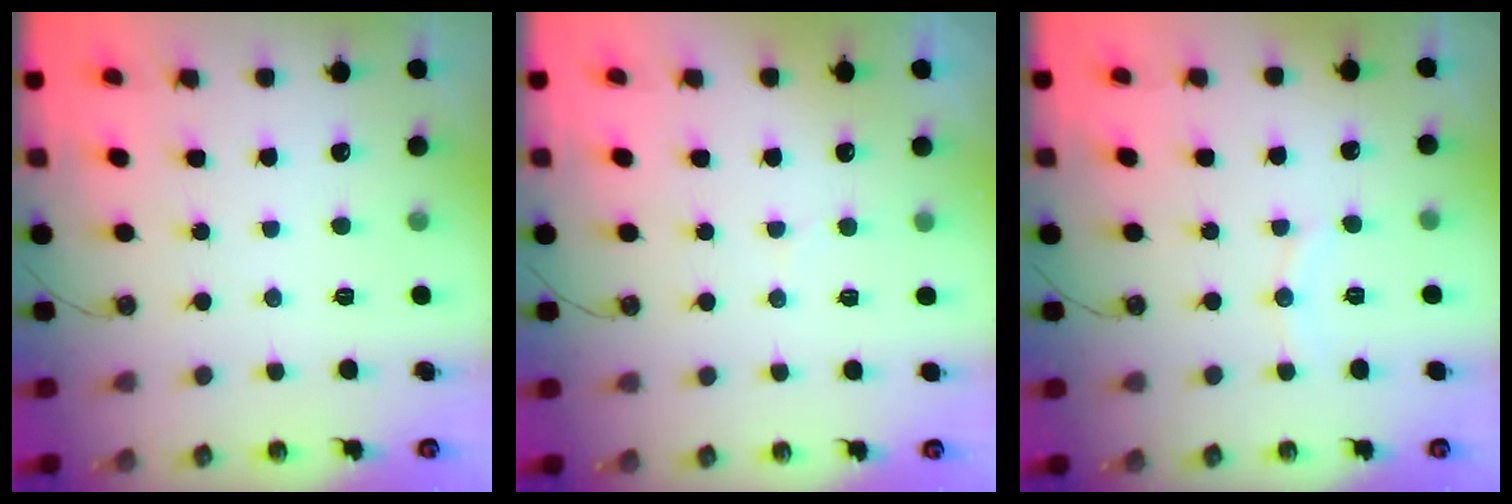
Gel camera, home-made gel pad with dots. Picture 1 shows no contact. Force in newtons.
{"total": 4.3, "press": 3.9, "slide": 1.7}
{"total": 4.3, "press": 4.3, "slide": 0.4}